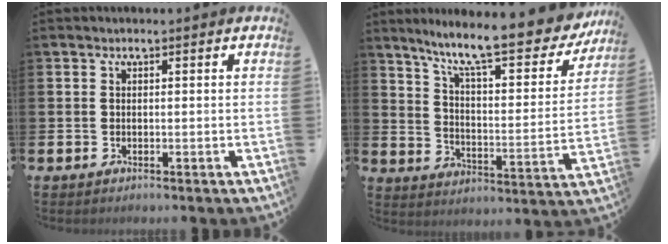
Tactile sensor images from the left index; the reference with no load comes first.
{"total": 10.9, "force": [9.3, 1.7, 5.5], "torque": [-0.123, -0.065, 0.150]}